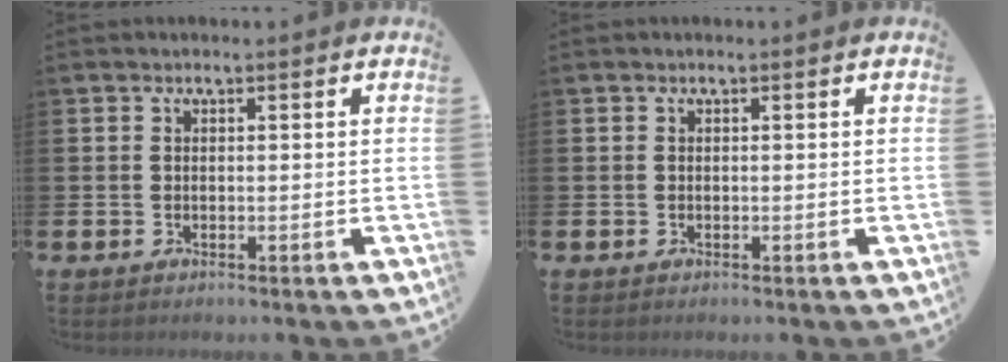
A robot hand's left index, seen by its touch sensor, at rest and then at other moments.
{"total": 0.0}